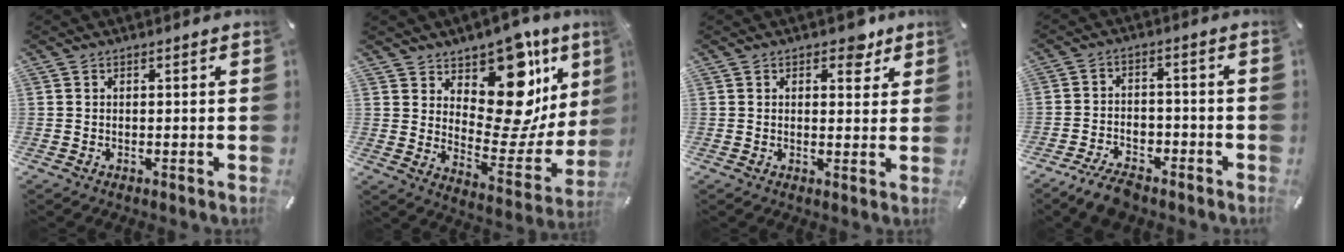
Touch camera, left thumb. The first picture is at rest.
{"total": 16.4, "force": [9.6, 9.2, 9.6], "torque": [-0.117, -0.095, 0.162]}
{"total": 4.8, "force": [3.1, 2.9, 2.3], "torque": [-0.008, -0.015, 0.045]}
{"total": 6.6, "force": [-4.9, 3.3, 2.9], "torque": [-0.052, 0.028, -0.092]}